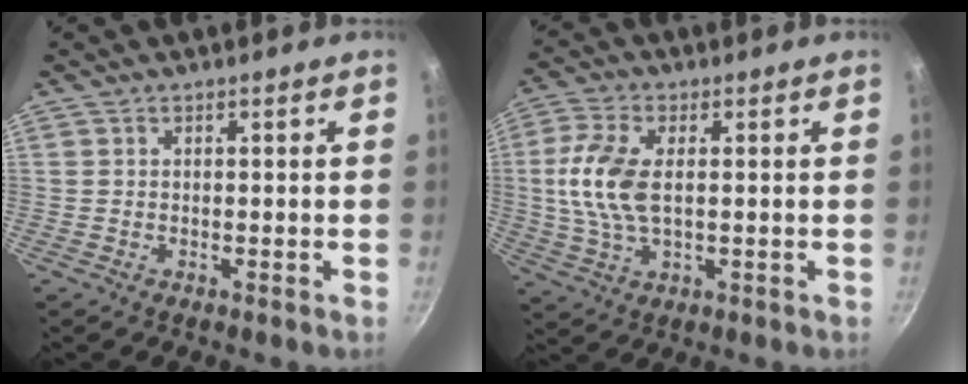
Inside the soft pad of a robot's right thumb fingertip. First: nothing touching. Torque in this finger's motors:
{"motor_torque": [1.39, 1.54, 1.35, -0.50, 0.34]}